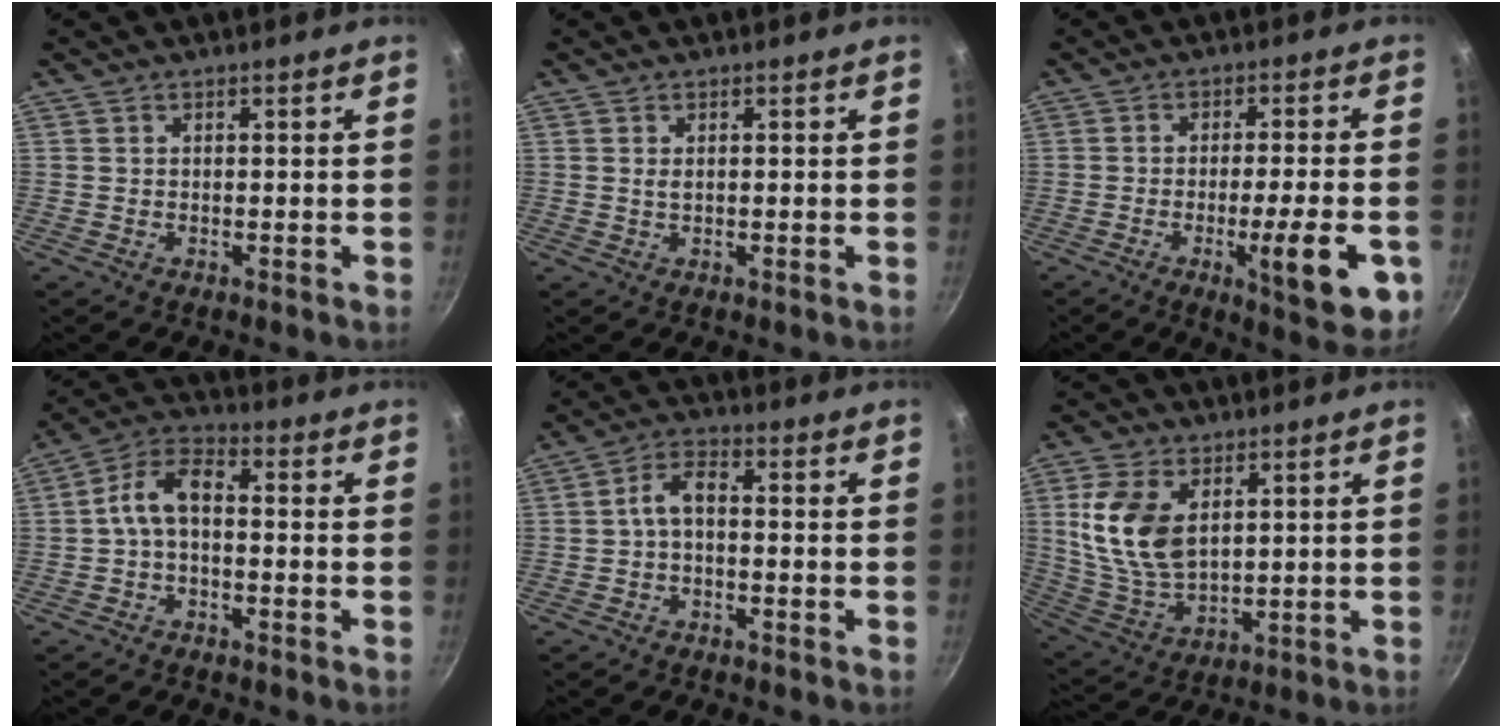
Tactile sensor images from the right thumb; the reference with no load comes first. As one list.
[{"total": 1.0, "force": [0.2, 0.3, 0.9], "torque": [-0.017, -0.001, 0.002]}, {"total": 13.0, "force": [-4.2, 2.6, 12.0], "torque": [-0.154, 0.007, -0.057]}, {"total": 7.0, "force": [-1.2, 3.8, 5.8], "torque": [-0.109, 0.038, -0.031]}, {"total": 4.5, "force": [-1.0, 2.3, 3.7], "torque": [-0.071, 0.028, -0.025]}, {"total": 13.0, "force": [3.6, 7.8, 9.7], "torque": [-0.185, -0.021, 0.082]}]